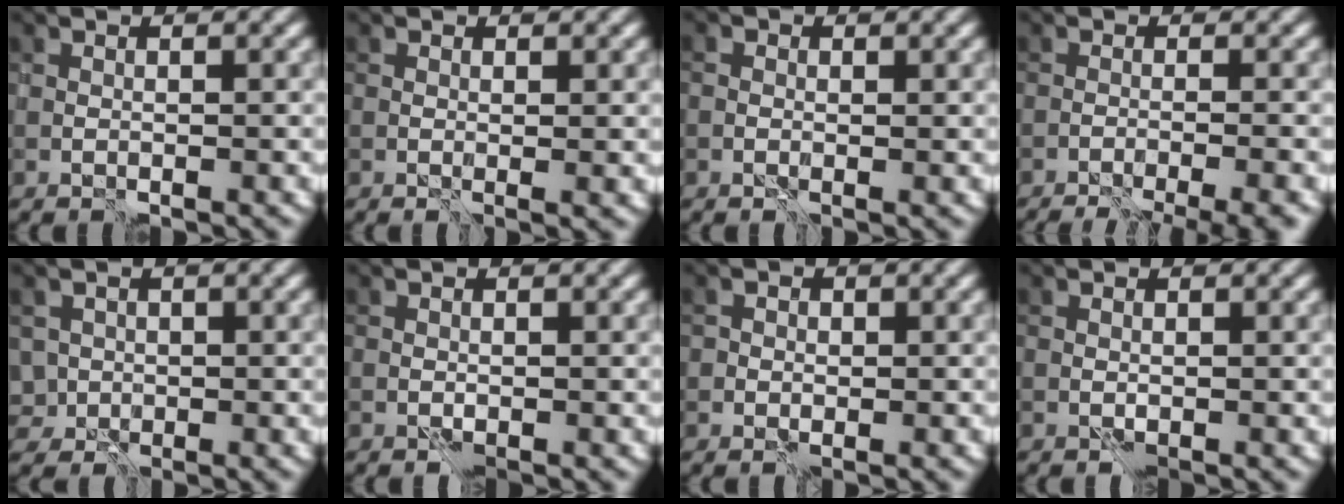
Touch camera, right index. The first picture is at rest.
{"total": 0.8, "force": [0.3, -0.1, 0.8], "torque": [-0.009, -0.002, 0.004]}
{"total": 0.9, "force": [0.2, 0.7, 0.6], "torque": [0.002, 0.004, 0.001]}
{"total": 8.4, "force": [-7.3, 1.3, 3.9], "torque": [-0.030, -0.002, -0.083]}
{"total": 1.9, "force": [0.4, 1.9, 0.1], "torque": [0.000, 0.011, 0.004]}
{"total": 0.6, "force": [0.3, 0.5, 0.3], "torque": [-0.005, 0.001, 0.006]}
{"total": 2.0, "force": [0.2, 1.9, 0.6], "torque": [0.001, 0.008, -0.005]}
{"total": 0.5, "force": [0.4, 0.2, 0.3], "torque": [-0.002, 0.002, 0.009]}